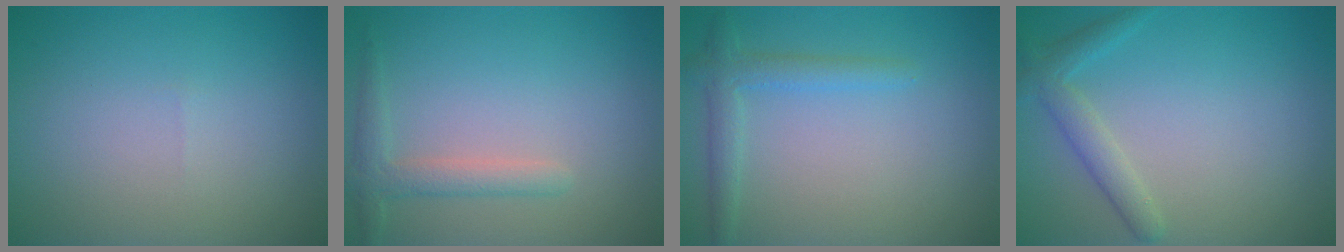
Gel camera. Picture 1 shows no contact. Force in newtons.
{"total": 2.3, "press": 2.3, "slide": 0.2}
{"total": 2.3, "press": 2.3, "slide": 0.2}
{"total": 2.3, "press": 2.3, "slide": 0.1}